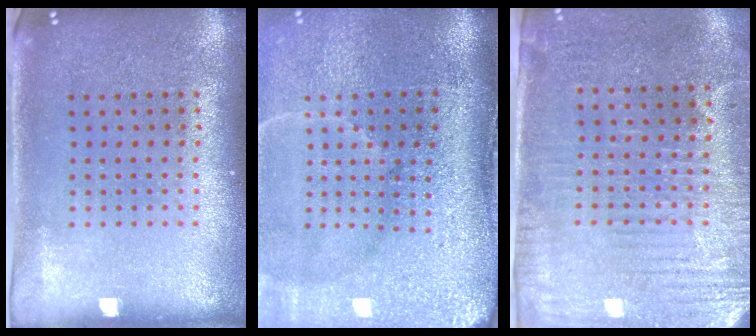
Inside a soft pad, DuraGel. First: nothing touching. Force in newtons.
{"total": 4.8, "press": 4.0, "slide": 2.7}
{"total": 3.1, "press": 2.7, "slide": 1.5}